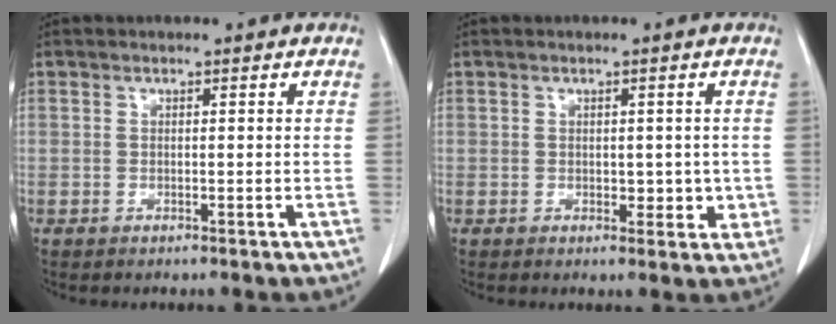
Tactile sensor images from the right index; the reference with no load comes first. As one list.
[{"total": 3.3, "force": [-0.1, 2.1, 2.5], "torque": [-0.021, 0.000, 0.004]}]